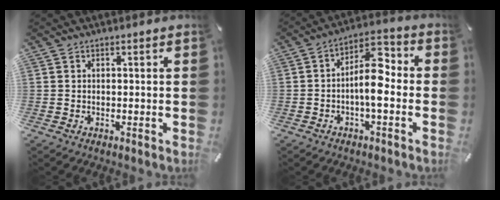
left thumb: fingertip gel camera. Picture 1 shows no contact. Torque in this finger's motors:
{"motor_torque": [1.08, 2.49, 0.75, -0.13, 0.08]}